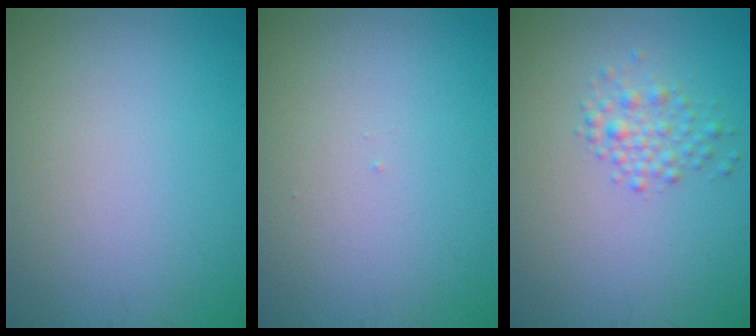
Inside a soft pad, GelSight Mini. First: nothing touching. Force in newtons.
{"total": 0.0}
{"total": 2.1, "press": 2.1, "slide": 0.1}